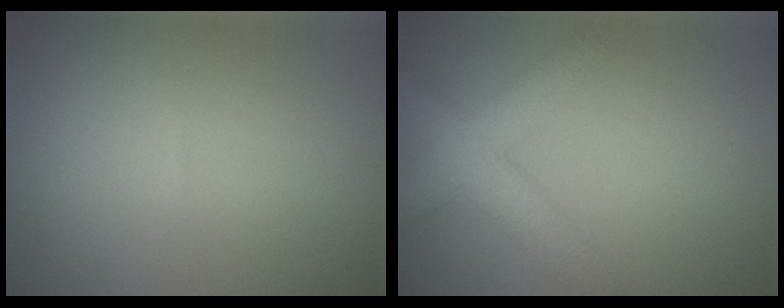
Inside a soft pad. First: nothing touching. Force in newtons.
{"total": 6.2, "press": 6.2, "slide": 0.4}